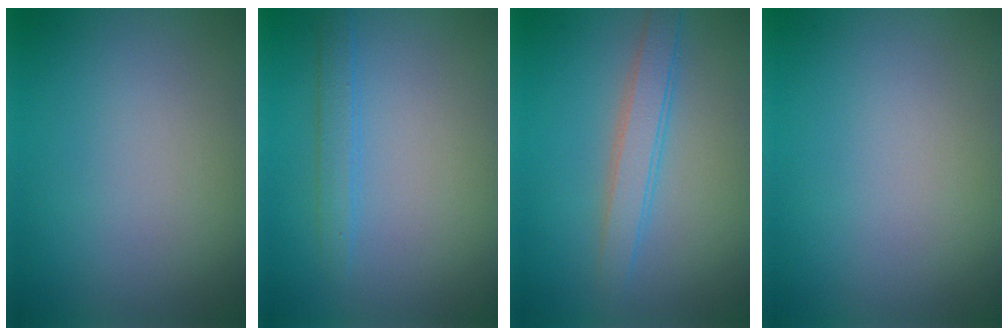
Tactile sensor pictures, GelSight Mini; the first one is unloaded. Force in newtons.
{"total": 1.6, "press": 1.6, "slide": 0.0}
{"total": 2.8, "press": 2.7, "slide": 0.1}
{"total": 0.0}